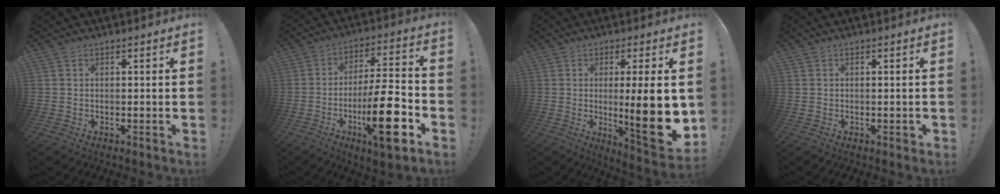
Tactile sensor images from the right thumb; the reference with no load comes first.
{"total": 19.1, "force": [-6.8, 4.8, 17.1], "torque": [-0.272, 0.026, -0.107]}
{"total": 16.2, "force": [-0.6, 2.3, 16.0], "torque": [-0.221, -0.018, -0.004]}
{"total": 0.9, "force": [-0.2, 0.6, 0.7], "torque": [-0.006, 0.001, -0.004]}